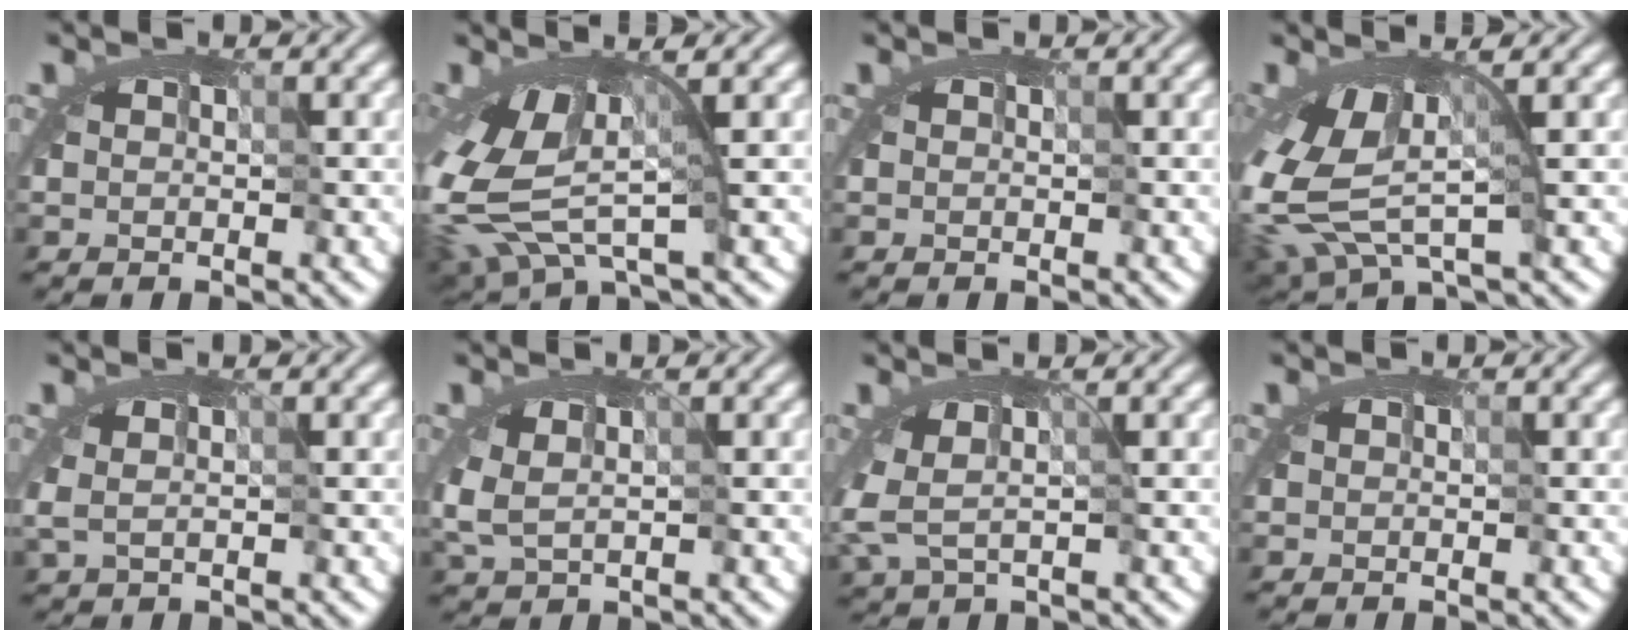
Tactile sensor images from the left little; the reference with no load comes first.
{"total": 6.7, "force": [-2.8, 2.4, 5.6], "torque": [-0.119, -0.008, -0.057]}
{"total": 0.0}
{"total": 6.2, "force": [-2.1, 2.5, 5.3], "torque": [-0.115, -0.013, -0.041]}
{"total": 0.9, "force": [0.5, 0.1, 0.7], "torque": [-0.017, -0.003, 0.008]}
{"total": 1.9, "force": [0.5, 0.8, 1.6], "torque": [-0.032, -0.001, 0.013]}
{"total": 1.5, "force": [0.2, 0.6, 1.4], "torque": [-0.029, -0.005, 0.010]}
{"total": 0.0}